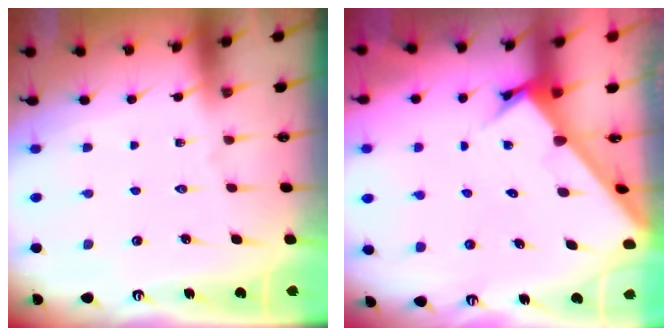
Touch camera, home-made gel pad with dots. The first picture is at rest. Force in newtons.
{"total": 2.8, "press": 2.8, "slide": 0.2}